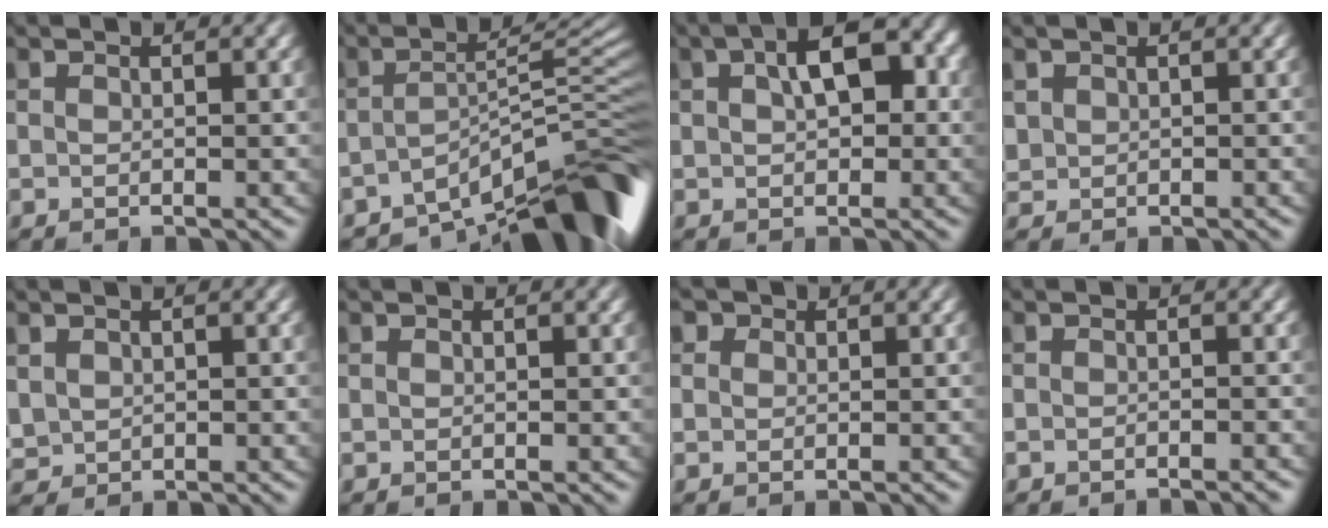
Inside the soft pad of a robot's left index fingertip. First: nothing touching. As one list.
[{"total": 10.7, "force": [-7.2, 2.8, 7.3], "torque": [-0.085, 0.002, -0.121]}, {"total": 5.6, "force": [1.6, 2.9, 4.5], "torque": [-0.069, 0.017, 0.017]}, {"total": 1.1, "force": [0.6, 0.9, -0.1], "torque": [0.000, -0.004, 0.013]}, {"total": 1.4, "force": [0.6, 1.2, 0.3], "torque": [-0.013, -0.004, 0.018]}, {"total": 0.0}, {"total": 1.6, "force": [0.8, 1.2, 0.5], "torque": [-0.002, 0.001, -0.001]}, {"total": 1.5, "force": [-1.4, 0.1, 0.4], "torque": [0.004, 0.002, -0.020]}]